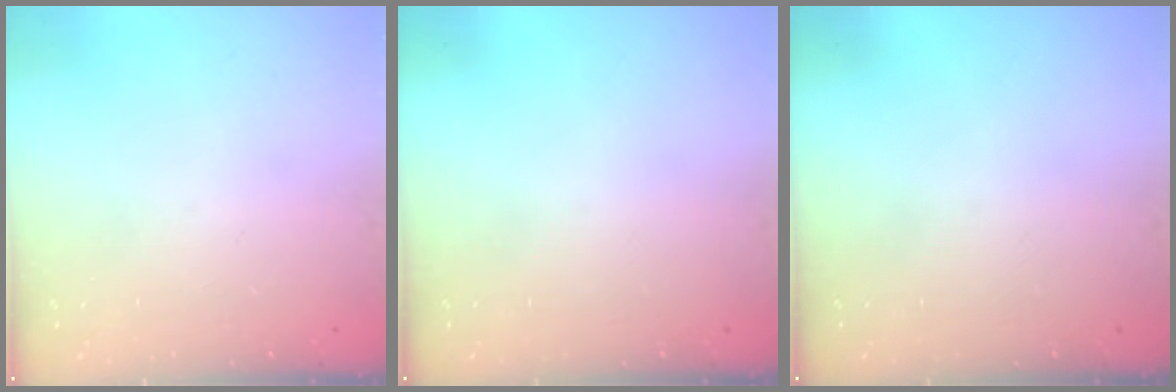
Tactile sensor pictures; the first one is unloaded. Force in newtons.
{"total": 0.0}
{"total": 0.0}